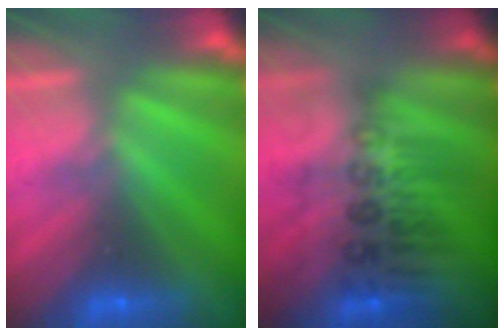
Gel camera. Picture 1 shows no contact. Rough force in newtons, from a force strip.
{"total": 2.9}